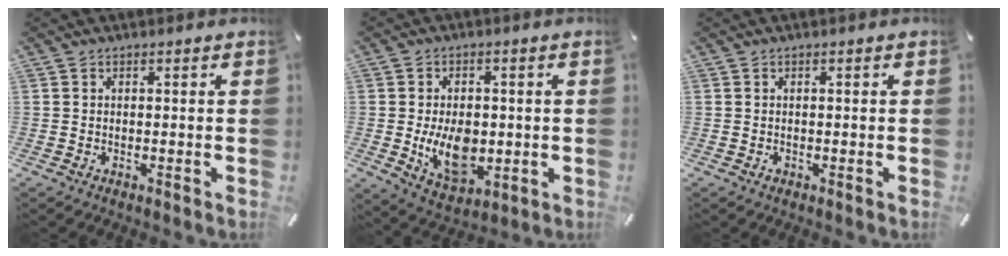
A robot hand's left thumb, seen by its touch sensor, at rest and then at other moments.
{"total": 11.4, "force": [-1.3, 7.9, 8.2], "torque": [-0.143, -0.006, -0.021]}
{"total": 1.0, "force": [-0.5, 0.8, 0.5], "torque": [-0.011, 0.002, -0.010]}